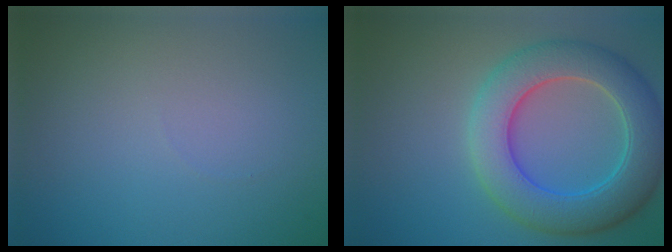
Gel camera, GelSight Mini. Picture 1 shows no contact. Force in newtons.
{"total": 8.0, "press": 7.9, "slide": 0.7}